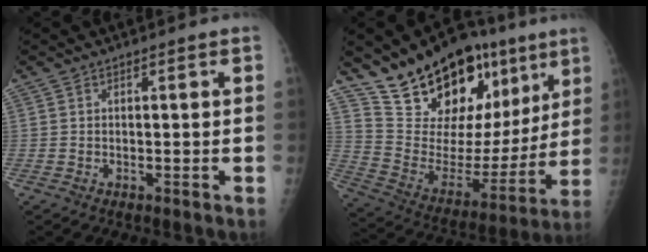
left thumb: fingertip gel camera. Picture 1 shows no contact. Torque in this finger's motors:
{"motor_torque": [1.73, 1.71, 1.14, -1.63, 0.06]}